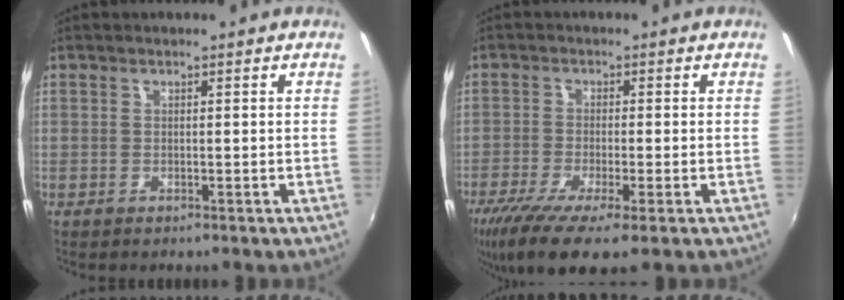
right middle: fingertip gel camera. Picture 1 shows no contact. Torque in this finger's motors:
{"motor_torque": [1.30, -0.84, 0.26, 0.19]}